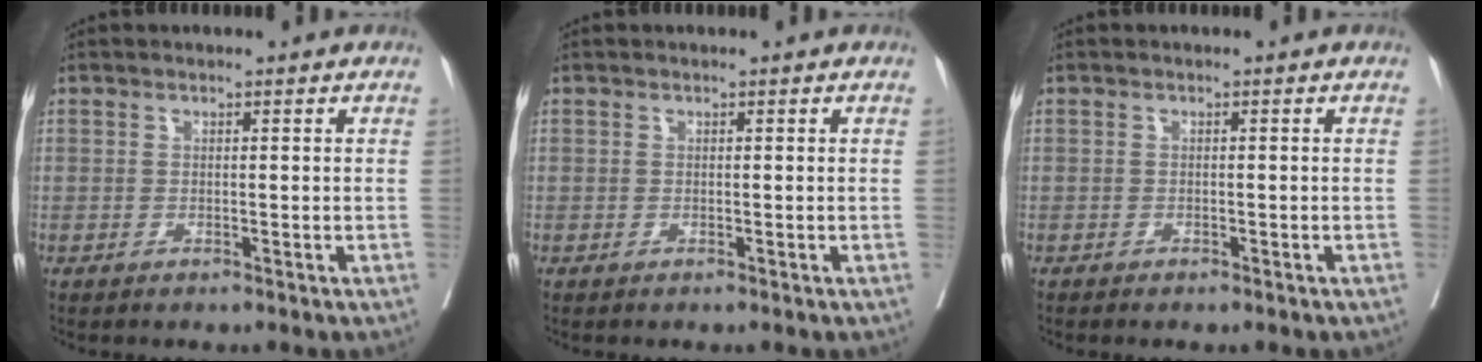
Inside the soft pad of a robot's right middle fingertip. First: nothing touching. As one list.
[{"total": 0.0}, {"total": 1.2, "force": [-0.9, 0.5, 0.6], "torque": [-0.009, -0.002, -0.012]}]